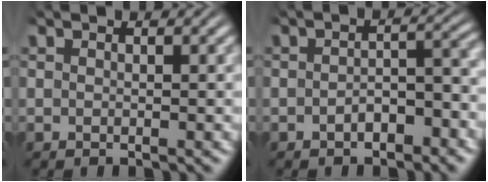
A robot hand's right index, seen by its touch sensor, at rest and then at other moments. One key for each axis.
{"total": 2.8, "fx": -1.9, "fy": 1.1, "fz": 1.7, "tx": -0.015, "ty": -0.001, "tz": -0.032}